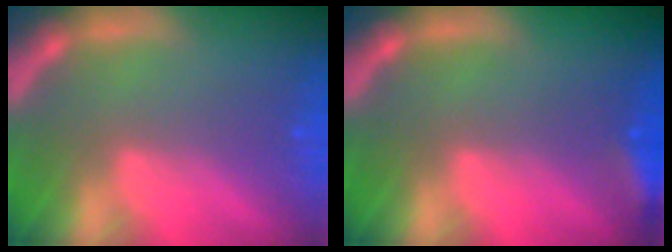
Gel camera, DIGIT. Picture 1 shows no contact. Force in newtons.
{"total": 2.9}